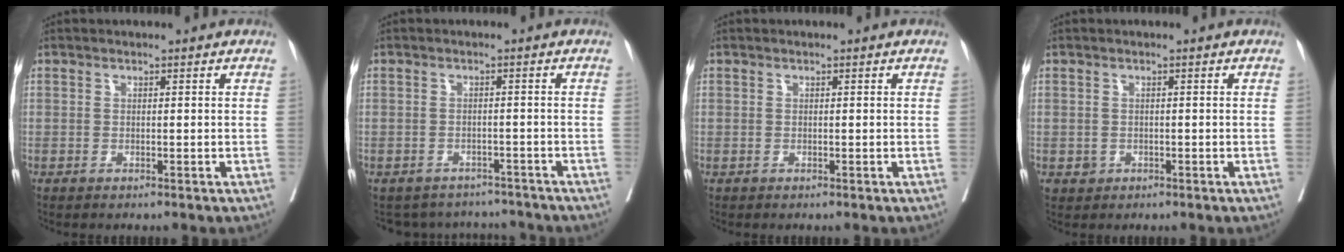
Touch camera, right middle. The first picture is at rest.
{"total": 7.7, "force": [-7.2, 2.7, 0.0], "torque": [0.006, 0.021, -0.086]}
{"total": 0.0}
{"total": 1.2, "force": [-0.3, 1.1, 0.2], "torque": [-0.002, 0.004, -0.002]}